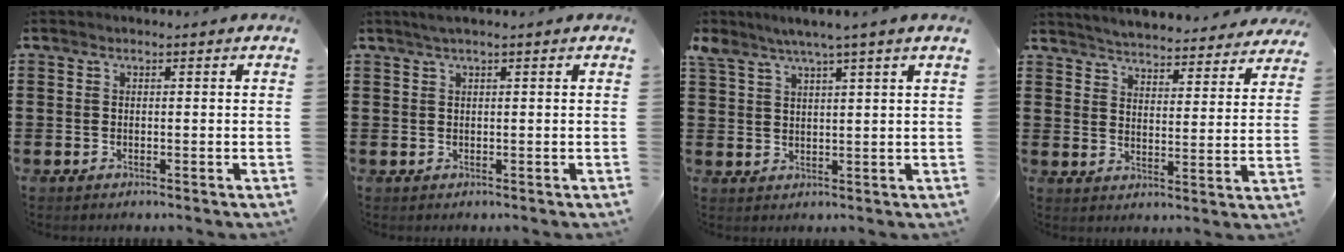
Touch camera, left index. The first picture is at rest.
{"total": 1.2, "force": [0.6, -0.1, 1.0], "torque": [-0.018, 0.000, 0.012]}
{"total": 3.7, "force": [2.8, -0.1, 2.4], "torque": [-0.054, -0.006, 0.047]}
{"total": 4.4, "force": [4.4, -0.5, 0.2], "torque": [-0.027, -0.035, 0.073]}